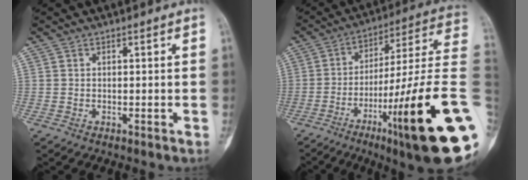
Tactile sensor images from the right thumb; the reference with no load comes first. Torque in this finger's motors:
{"motor_torque": [3.55, 1.45, 1.40, -1.37, 0.50]}